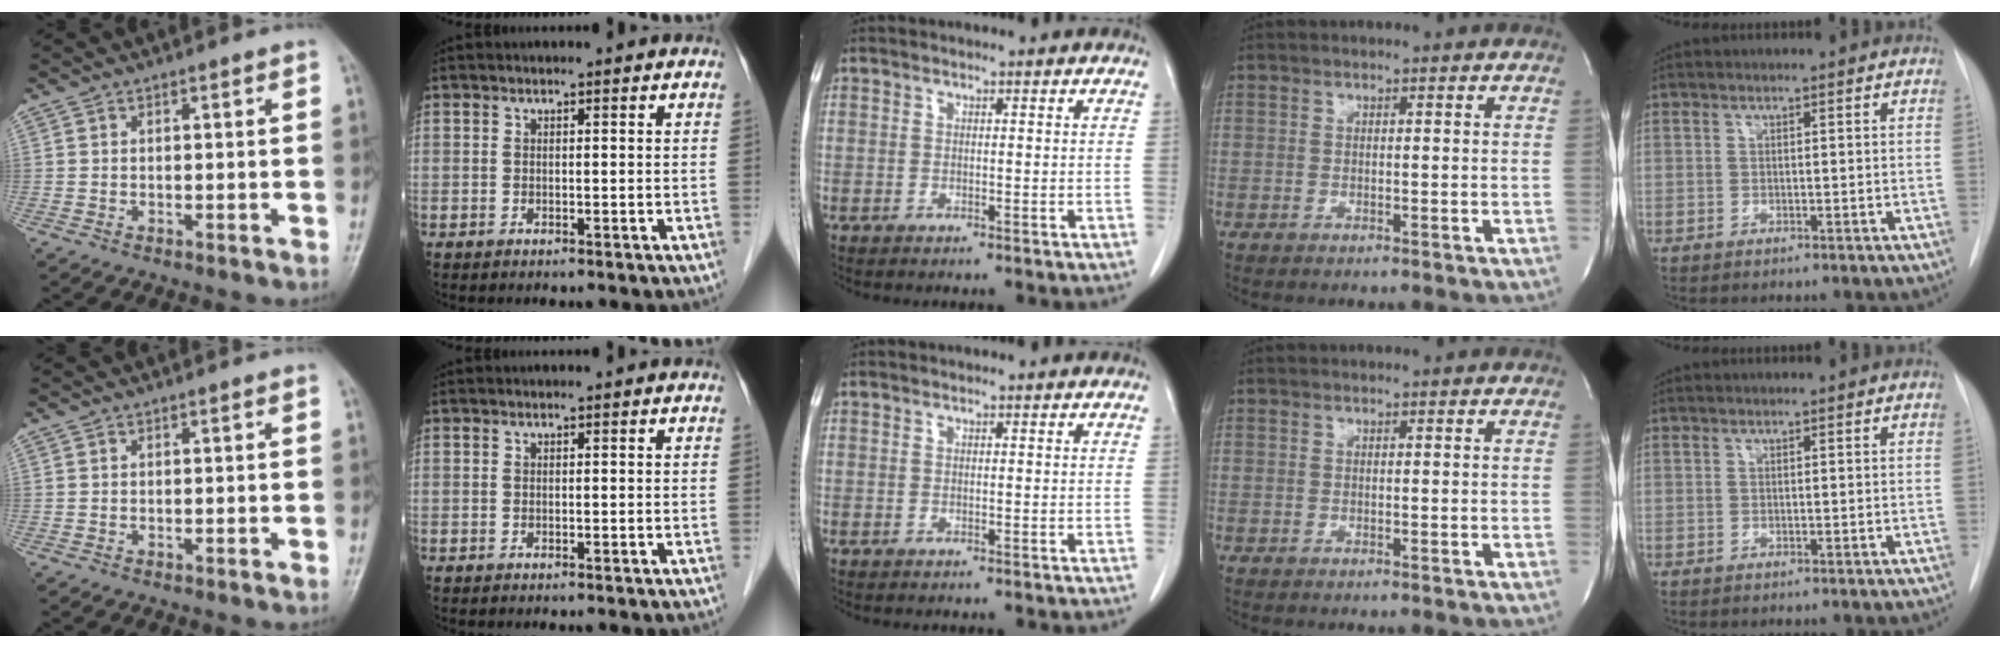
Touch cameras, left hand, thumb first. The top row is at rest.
{}